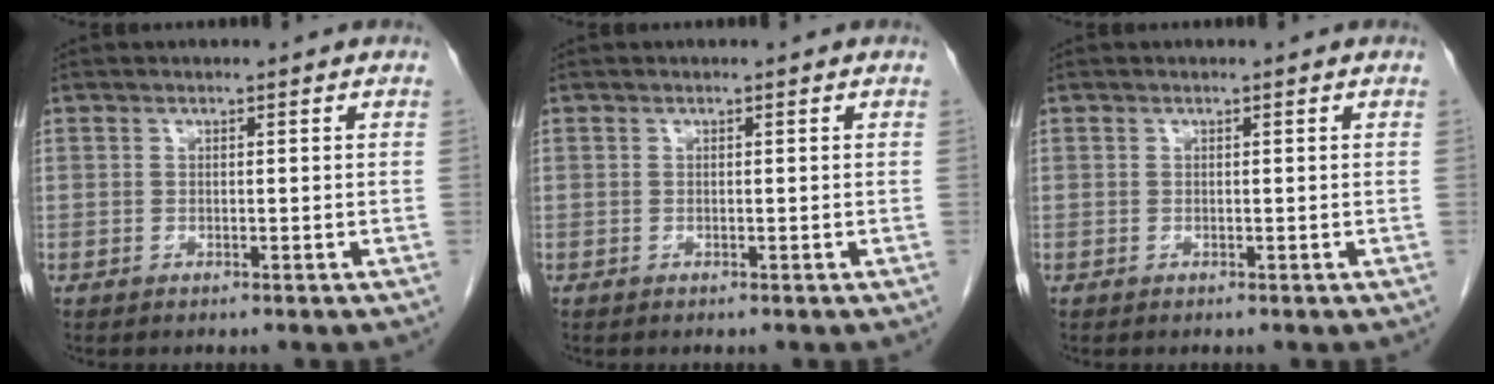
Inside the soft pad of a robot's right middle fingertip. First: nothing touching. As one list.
[{"total": 0.0}, {"total": 0.0}]